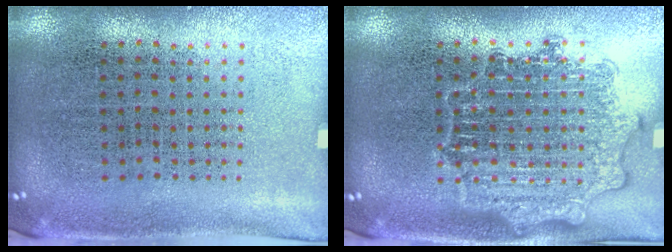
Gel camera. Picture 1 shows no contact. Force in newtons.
{"total": 3.0, "press": 3.0, "slide": 0.4}